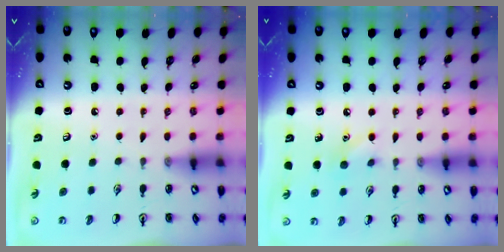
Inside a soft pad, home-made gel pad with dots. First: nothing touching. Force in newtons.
{"total": 6.9, "press": 6.6, "slide": 2.1}